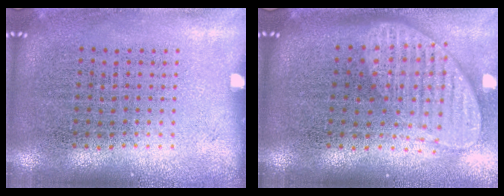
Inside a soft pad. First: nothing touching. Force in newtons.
{"total": 2.0, "press": 1.6, "slide": 1.3}